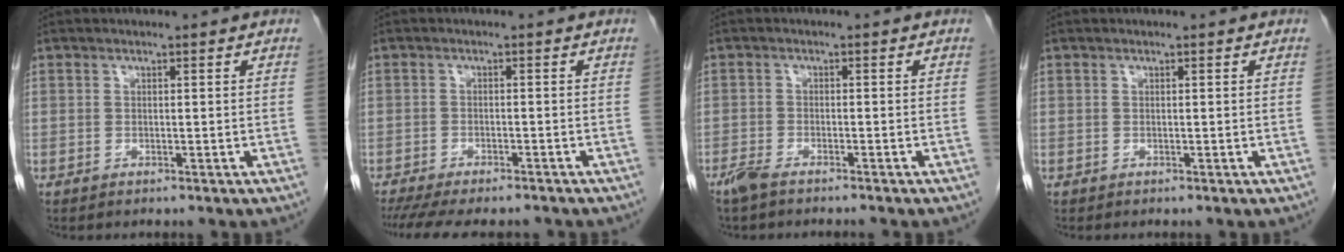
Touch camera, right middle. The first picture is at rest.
{"total": 12.3, "force": [-10.6, 2.9, 5.4], "torque": [-0.100, -0.013, -0.144]}
{"total": 3.4, "force": [-2.9, 0.3, 1.8], "torque": [-0.034, -0.007, -0.049]}
{"total": 0.0}